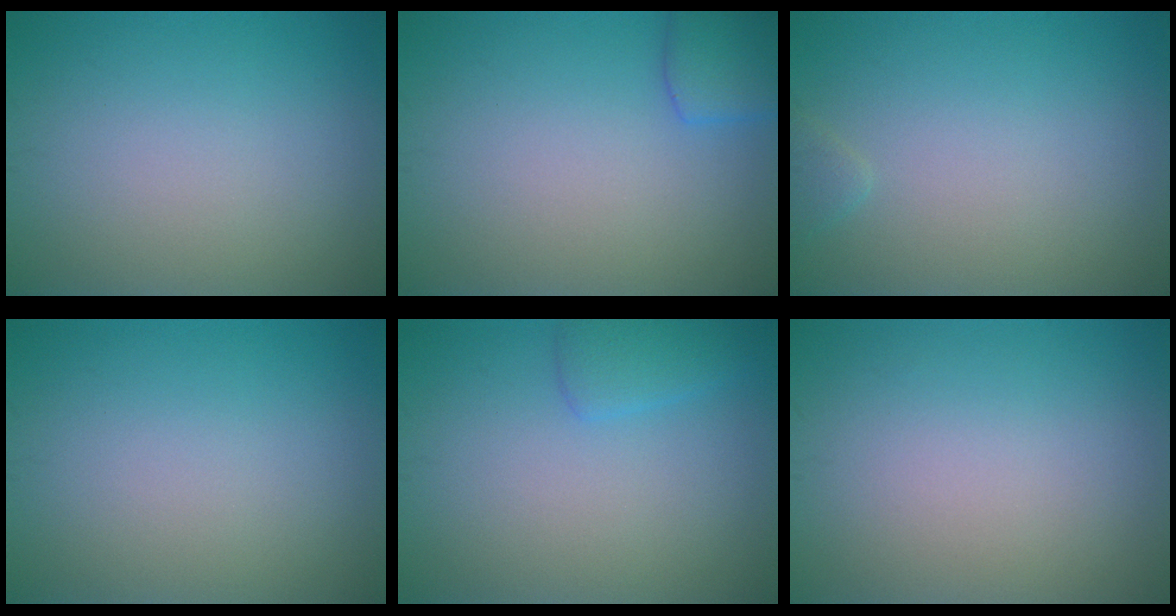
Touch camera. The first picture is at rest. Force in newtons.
{"total": 2.7, "press": 2.7, "slide": 0.1}
{"total": 0.8, "press": 0.8, "slide": 0.1}
{"total": 0.0}
{"total": 1.8, "press": 1.8, "slide": 0.2}
{"total": 0.0}